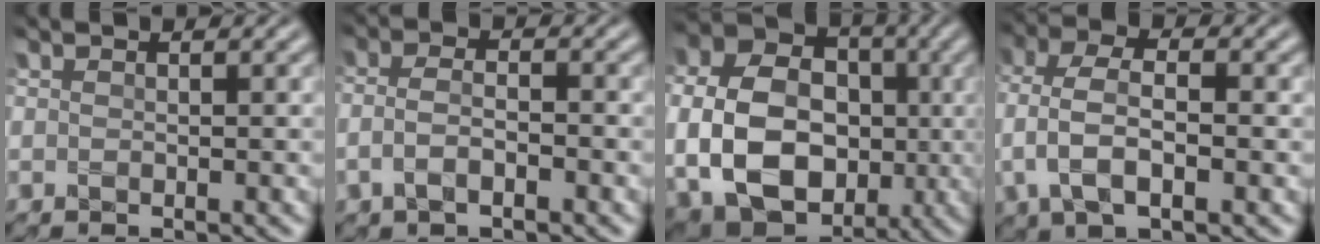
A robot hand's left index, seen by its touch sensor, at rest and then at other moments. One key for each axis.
{"total": 2.9, "fx": -1.0, "fy": 1.2, "fz": 2.4, "tx": -0.052, "ty": -0.001, "tz": -0.025}
{"total": 12.4, "fx": -1.2, "fy": 9.3, "fz": 8.1, "tx": -0.142, "ty": -0.015, "tz": -0.018}
{"total": 5.6, "fx": -0.6, "fy": 2.9, "fz": 4.8, "tx": -0.101, "ty": 0.006, "tz": -0.017}